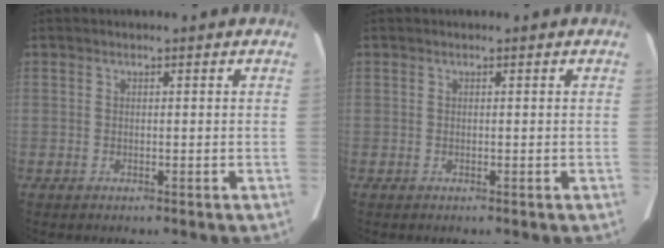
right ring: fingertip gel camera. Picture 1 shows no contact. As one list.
[{"total": 0.0}]